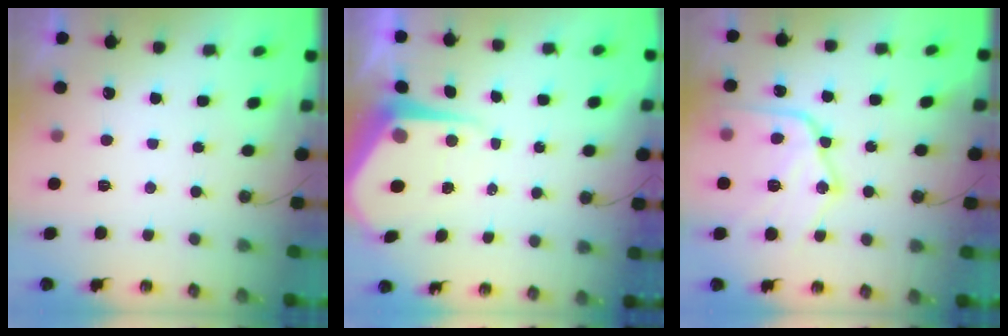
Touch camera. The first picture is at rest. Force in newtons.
{"total": 8.0, "press": 7.9, "slide": 0.7}
{"total": 19.6, "press": 19.5, "slide": 2.0}